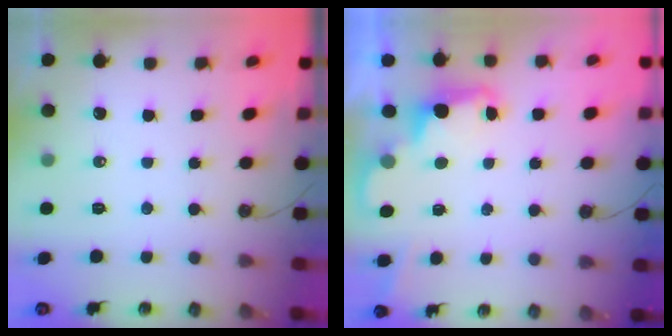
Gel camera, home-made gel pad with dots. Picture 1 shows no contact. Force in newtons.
{"total": 3.4, "press": 3.4, "slide": 0.5}